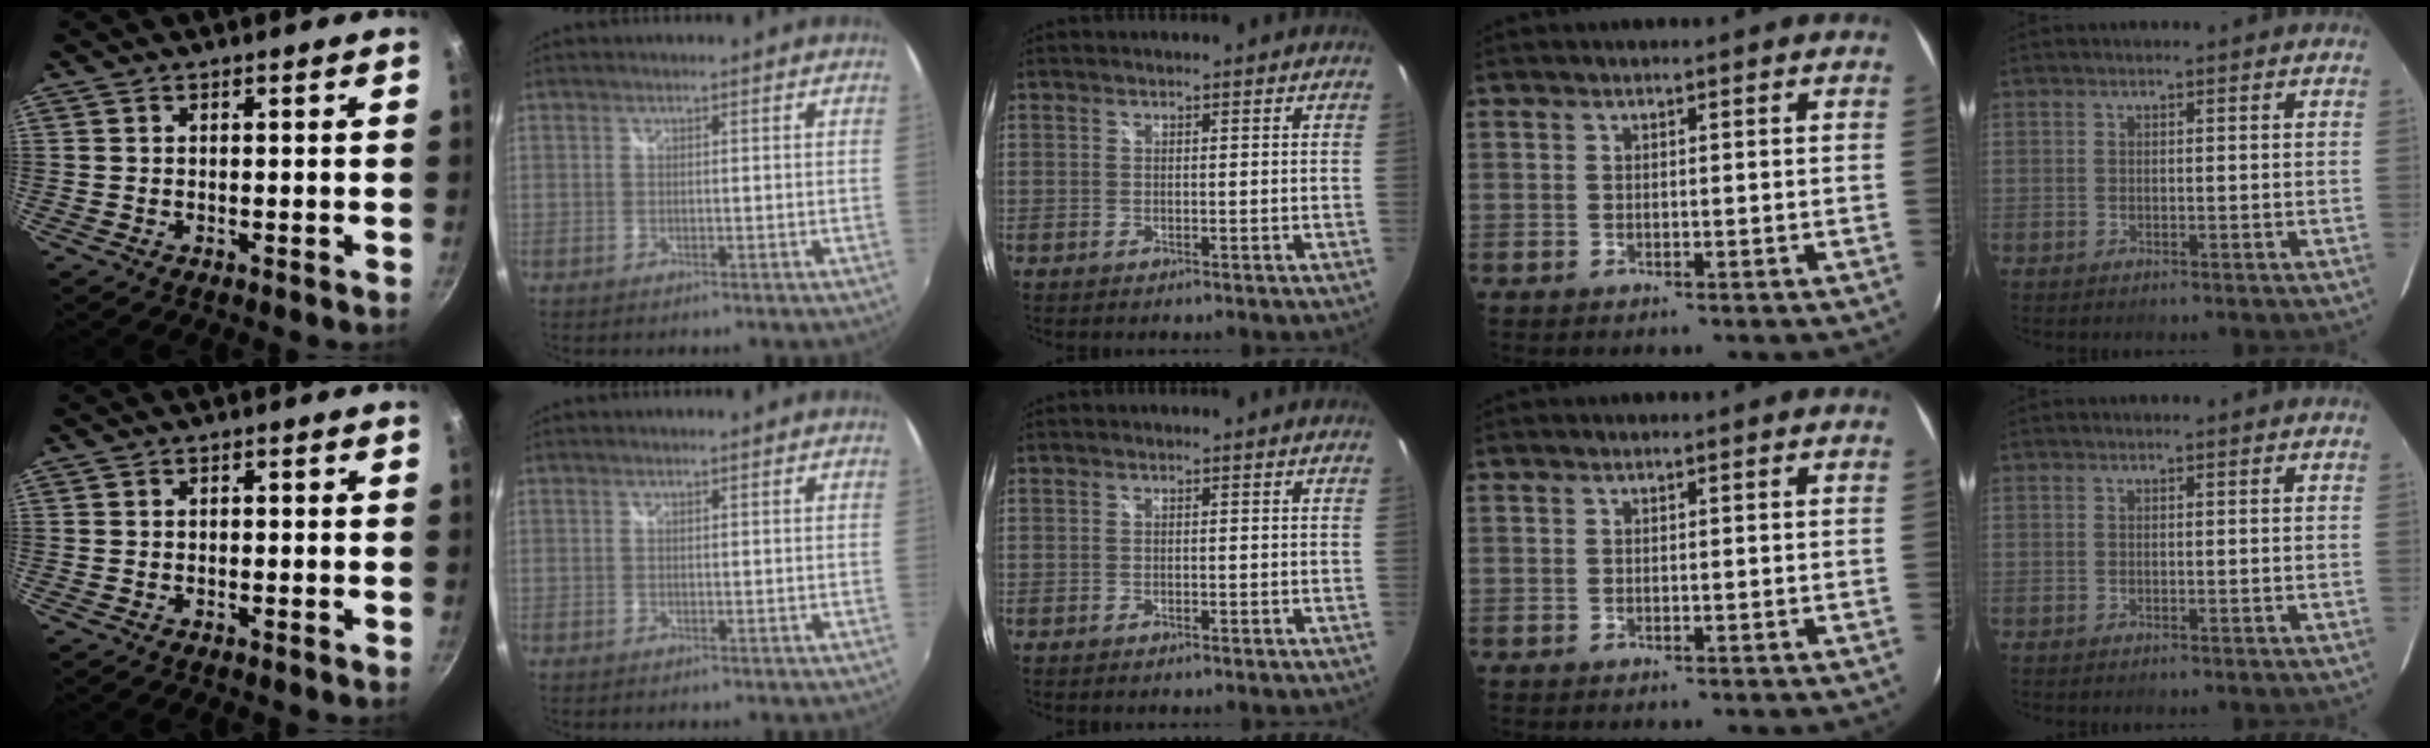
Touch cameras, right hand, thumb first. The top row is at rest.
{"thumb": {"total": 0.8, "force": [-0.2, 0.6, 0.5], "torque": [-0.009, 0.006, -0.004]}, "middle": {"total": 0.7, "force": [-0.5, 0.2, 0.4], "torque": [-0.006, -0.001, -0.011]}}